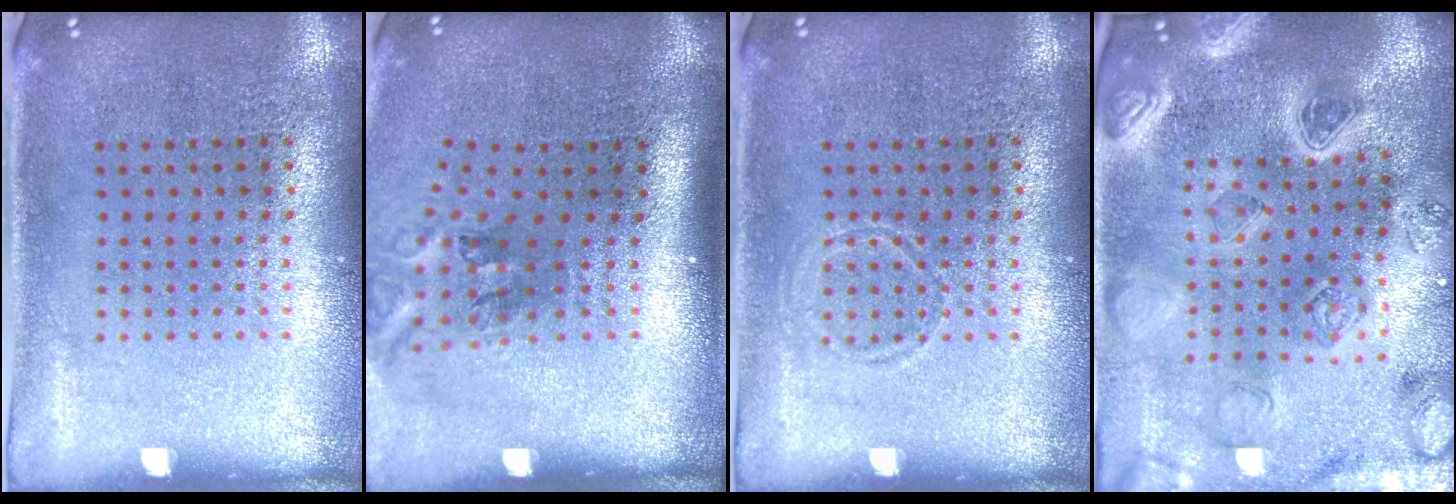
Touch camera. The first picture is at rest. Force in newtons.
{"total": 2.1, "press": 1.3, "slide": 1.6}
{"total": 0.8, "press": 0.8, "slide": 0.1}
{"total": 3.7, "press": 3.5, "slide": 1.3}